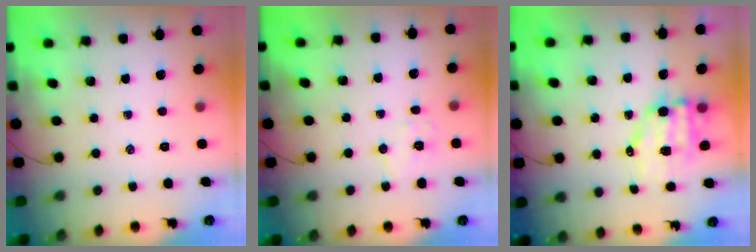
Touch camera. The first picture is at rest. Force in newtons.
{"total": 6.2, "press": 6.1, "slide": 0.9}
{"total": 8.6, "press": 8.4, "slide": 1.6}